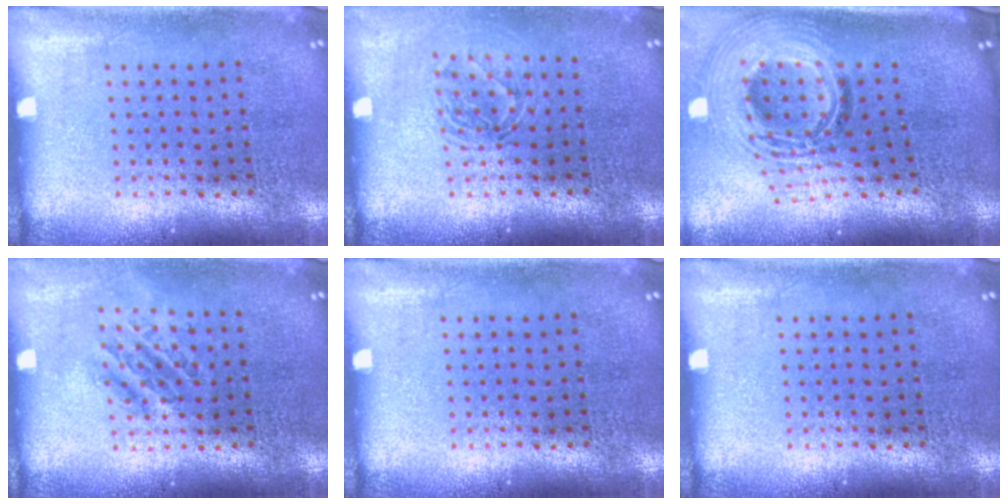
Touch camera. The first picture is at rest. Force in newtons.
{"total": 1.3, "press": 1.1, "slide": 0.7}
{"total": 2.3, "press": 1.8, "slide": 1.5}
{"total": 1.2, "press": 1.1, "slide": 0.4}
{"total": 0.0}
{"total": 0.0}